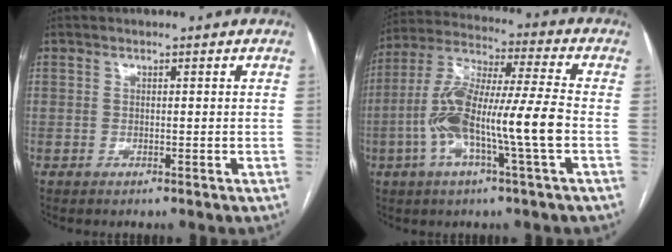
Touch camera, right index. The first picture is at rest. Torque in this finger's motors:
{"motor_torque": [1.83, -0.31, 0.85, 0.21]}